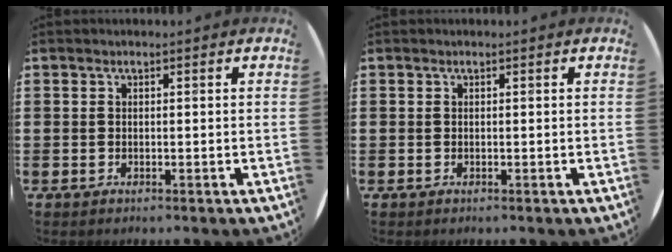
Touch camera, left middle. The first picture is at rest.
{"total": 0.0}